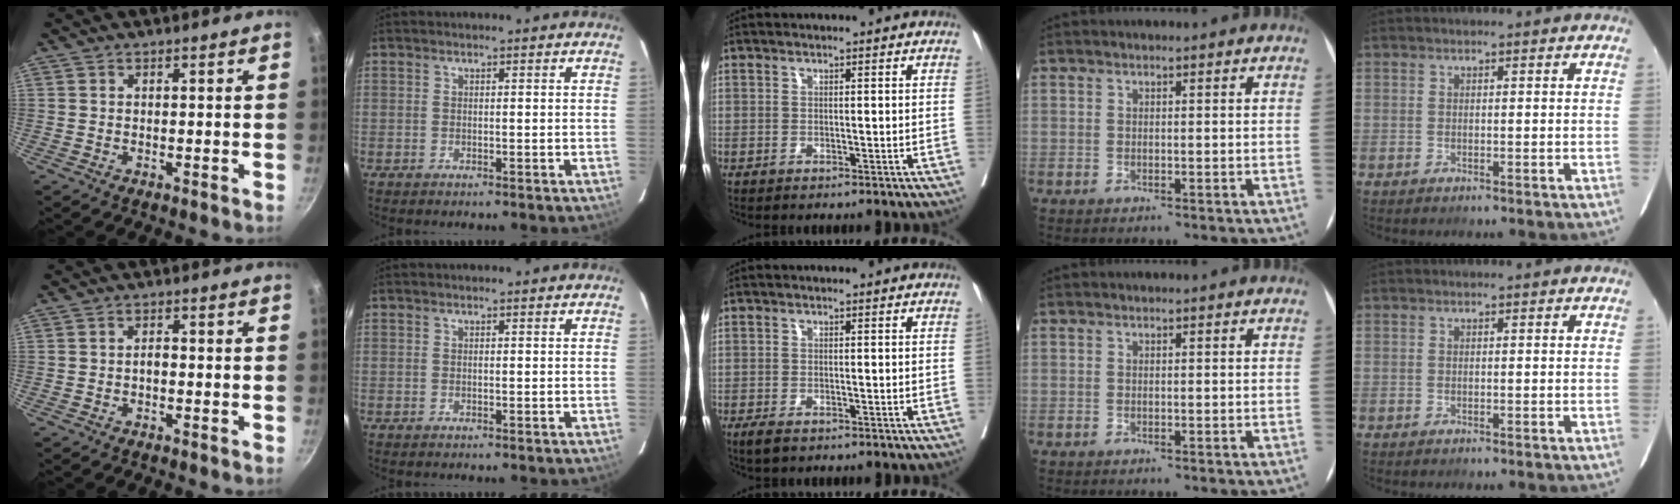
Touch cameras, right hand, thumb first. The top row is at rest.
{"thumb": {"total": 1.4, "force": [-0.5, 0.8, 1.1], "torque": [-0.012, 0.004, -0.010]}, "middle": {"total": 2.0, "force": [-1.4, 0.9, 1.2], "torque": [-0.026, -0.004, -0.018]}}